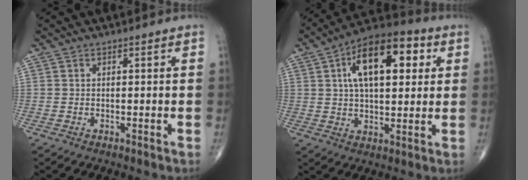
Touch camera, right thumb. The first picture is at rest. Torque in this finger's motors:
{"motor_torque": [1.46, 3.55, 1.02, -0.04, 0.13]}